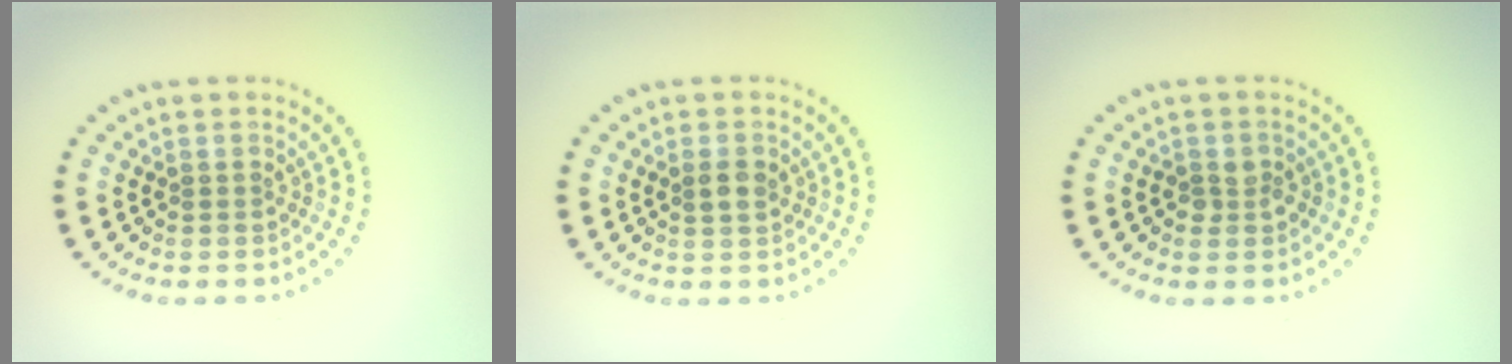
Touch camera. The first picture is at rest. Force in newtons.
{"total": 1.5, "press": 1.5, "slide": 0.4}
{"total": 1.3, "press": 1.3, "slide": 0.3}